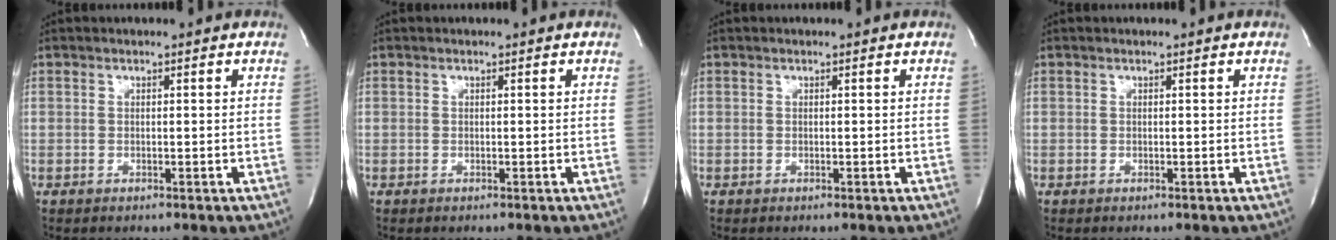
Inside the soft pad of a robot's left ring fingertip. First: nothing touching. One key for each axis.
{"total": 0.0}
{"total": 0.0}
{"total": 0.0}